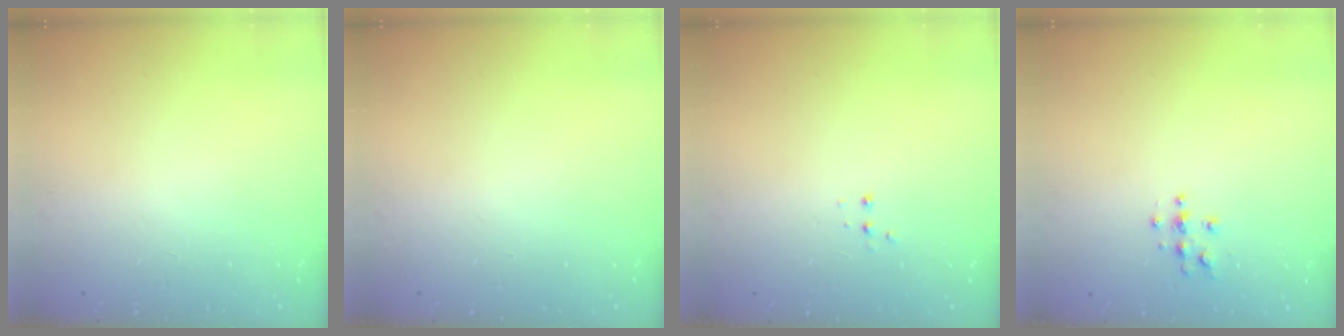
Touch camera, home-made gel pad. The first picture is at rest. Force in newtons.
{"total": 0.0}
{"total": 3.3, "press": 3.2, "slide": 0.7}
{"total": 3.8, "press": 3.8, "slide": 0.3}